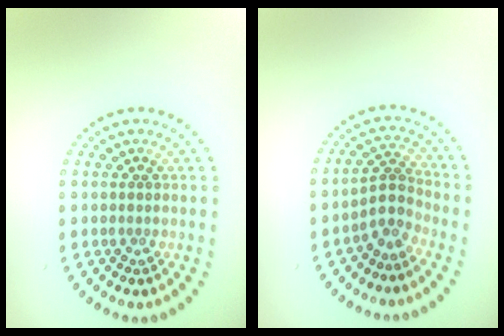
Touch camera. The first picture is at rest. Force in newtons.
{"total": 2.6, "press": 1.8, "slide": 1.9}